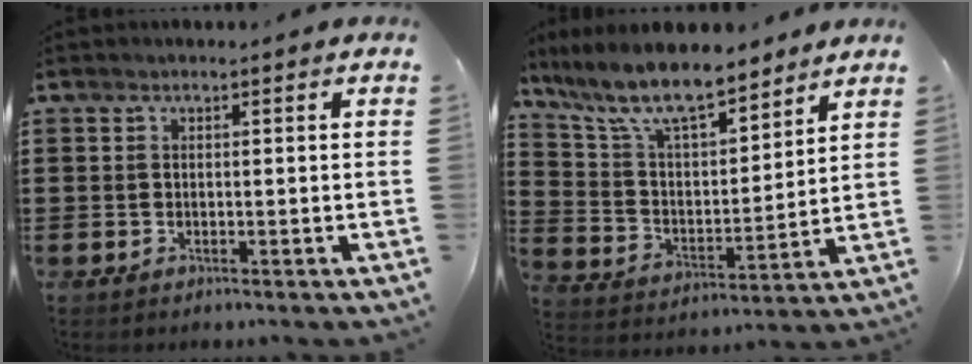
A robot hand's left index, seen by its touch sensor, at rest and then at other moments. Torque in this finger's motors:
{"motor_torque": [1.78, -0.36, 0.67, 0.21]}